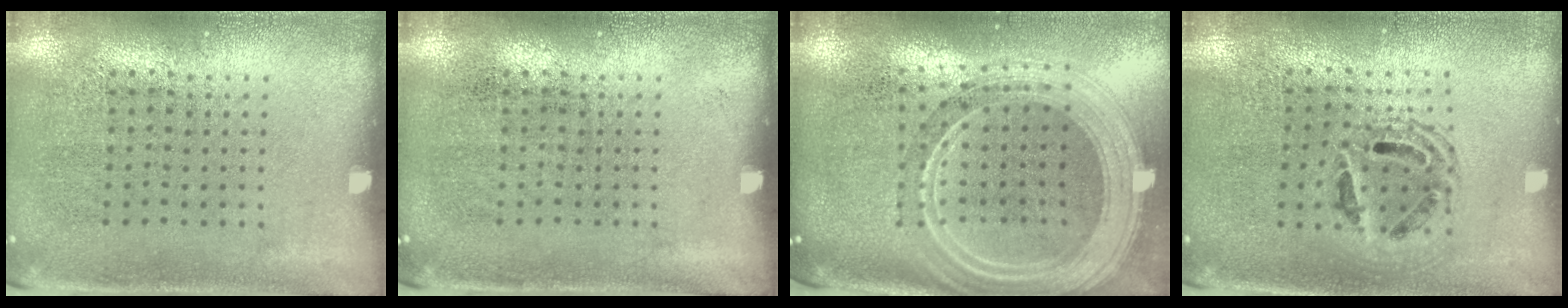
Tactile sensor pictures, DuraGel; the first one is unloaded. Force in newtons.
{"total": 0.0}
{"total": 2.8, "press": 2.3, "slide": 1.6}
{"total": 1.4, "press": 1.2, "slide": 0.6}